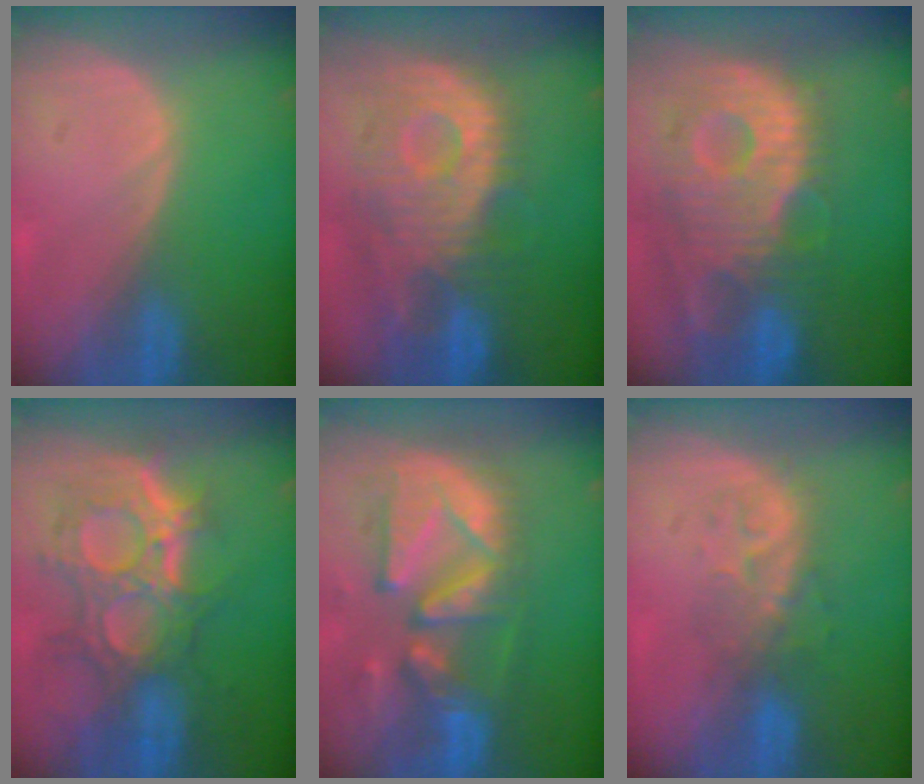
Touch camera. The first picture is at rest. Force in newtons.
{"total": 11.9, "press": 10.7, "slide": 5.3}
{"total": 13.2, "press": 11.5, "slide": 6.5}
{"total": 11.3, "press": 10.4, "slide": 4.5}
{"total": 13.3, "press": 11.4, "slide": 6.8}
{"total": 4.9, "press": 4.9, "slide": 0.8}